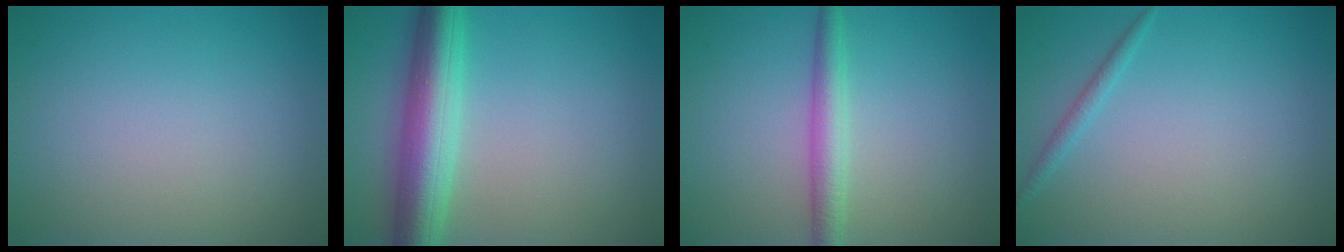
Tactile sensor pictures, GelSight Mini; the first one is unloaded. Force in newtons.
{"total": 6.8, "press": 6.8, "slide": 0.1}
{"total": 2.9, "press": 2.9, "slide": 0.1}
{"total": 1.1, "press": 1.0, "slide": 0.1}